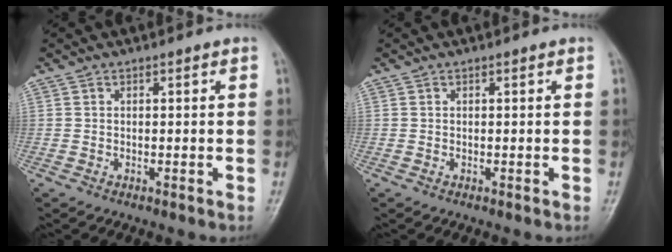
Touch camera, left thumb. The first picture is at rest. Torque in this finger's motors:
{"motor_torque": [-0.20, -0.05, -0.07, 0.08, -0.03]}